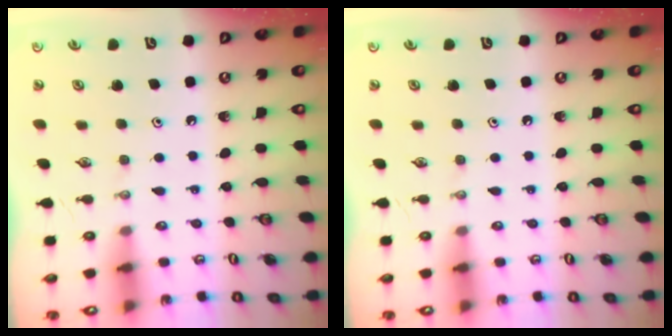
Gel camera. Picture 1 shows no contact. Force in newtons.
{"total": 0.0}